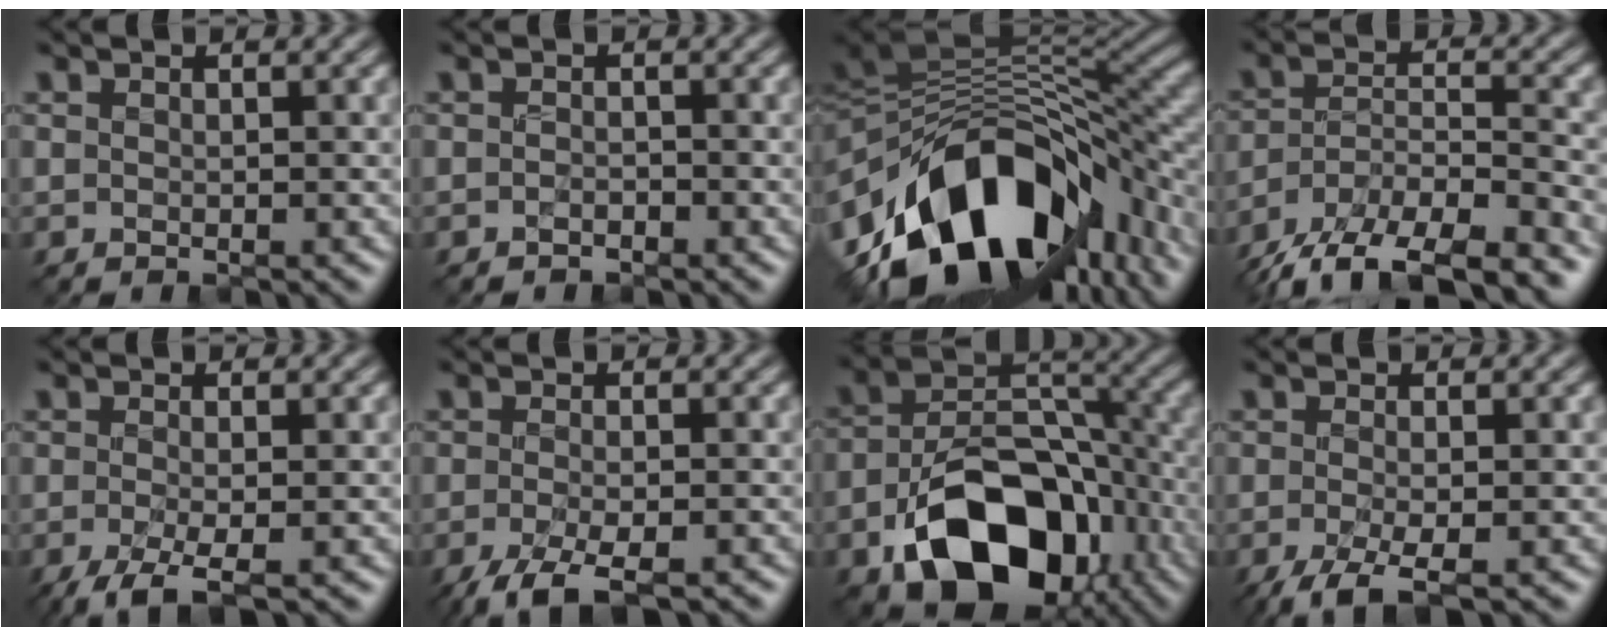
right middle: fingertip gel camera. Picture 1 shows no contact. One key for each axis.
{"total": 0.6, "fx": -0.6, "fy": 0.2, "fz": 0.2, "tx": -0.006, "ty": 0.002, "tz": -0.010}
{"total": 16.2, "fx": -6.7, "fy": 9.4, "fz": 11.3, "tx": -0.202, "ty": -0.009, "tz": -0.104}
{"total": 12.5, "fx": -10.3, "fy": 4.2, "fz": 5.7, "tx": -0.105, "ty": -0.021, "tz": -0.161}
{"total": 3.6, "fx": -1.9, "fy": 0.7, "fz": 2.9, "tx": -0.059, "ty": -0.003, "tz": -0.041}
{"total": 5.8, "fx": -3.9, "fy": 1.7, "fz": 4.0, "tx": -0.078, "ty": -0.012, "tz": -0.070}
{"total": 13.6, "fx": -6.6, "fy": 8.5, "fz": 8.3, "tx": -0.148, "ty": -0.017, "tz": -0.107}
{"total": 3.9, "fx": -2.3, "fy": 0.9, "fz": 3.0, "tx": -0.060, "ty": -0.003, "tz": -0.048}